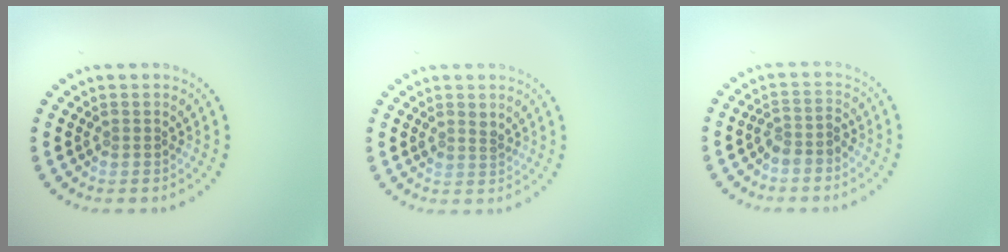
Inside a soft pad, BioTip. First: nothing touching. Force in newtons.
{"total": 1.0, "press": 0.8, "slide": 0.6}
{"total": 1.8, "press": 1.5, "slide": 1.1}